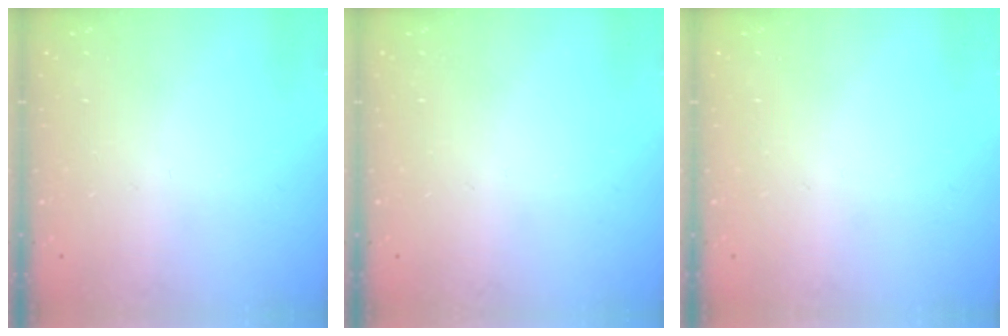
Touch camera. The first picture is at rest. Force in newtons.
{"total": 0.0}
{"total": 0.0}